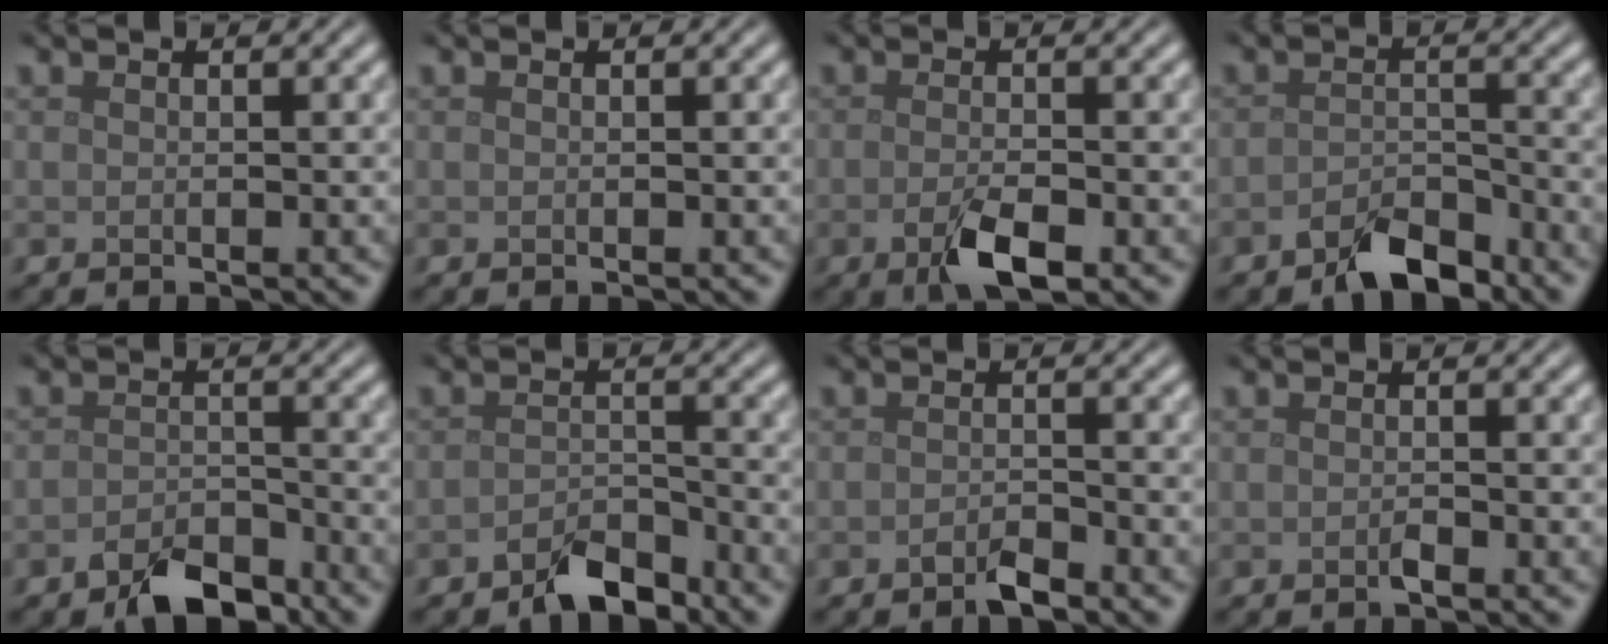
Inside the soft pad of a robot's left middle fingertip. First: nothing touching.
{"total": 0.0}
{"total": 3.4, "force": [-1.5, 1.2, 2.8], "torque": [-0.056, -0.007, -0.027]}
{"total": 4.1, "force": [-3.1, 1.7, 2.1], "torque": [-0.035, 0.001, -0.061]}
{"total": 4.7, "force": [-3.4, 2.2, 2.4], "torque": [-0.039, -0.005, -0.063]}
{"total": 3.6, "force": [-2.8, 1.5, 1.7], "torque": [-0.027, 0.003, -0.056]}
{"total": 1.7, "force": [-1.2, 0.5, 1.0], "torque": [-0.021, -0.001, -0.024]}
{"total": 0.7, "force": [-0.4, 0.2, 0.5], "torque": [-0.011, 0.000, -0.007]}